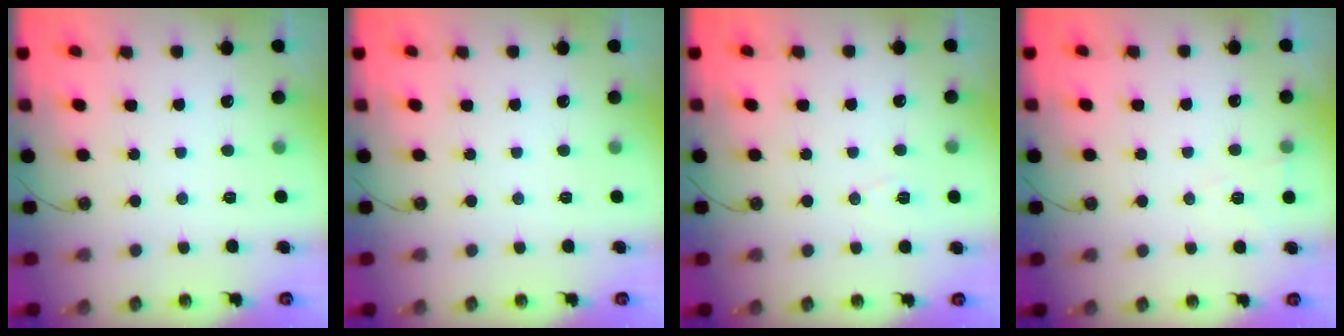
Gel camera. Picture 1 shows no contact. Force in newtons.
{"total": 0.0}
{"total": 7.1, "press": 5.4, "slide": 4.6}
{"total": 5.5, "press": 3.3, "slide": 4.4}